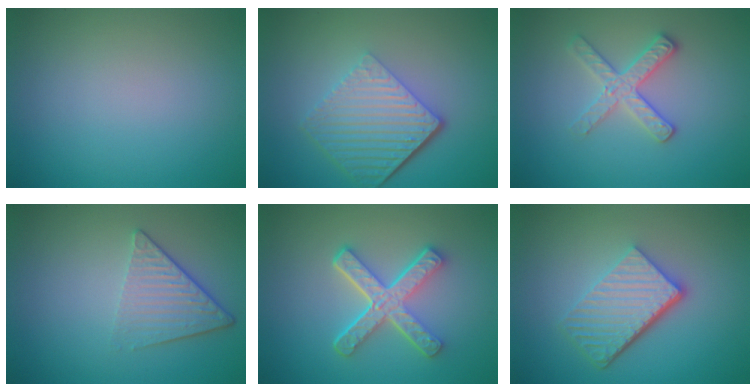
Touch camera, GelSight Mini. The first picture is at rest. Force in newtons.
{"total": 6.5, "press": 4.3, "slide": 4.9}
{"total": 2.7, "press": 2.6, "slide": 0.9}
{"total": 3.6, "press": 2.6, "slide": 2.4}
{"total": 5.3, "press": 3.9, "slide": 3.6}
{"total": 5.7, "press": 4.0, "slide": 4.1}